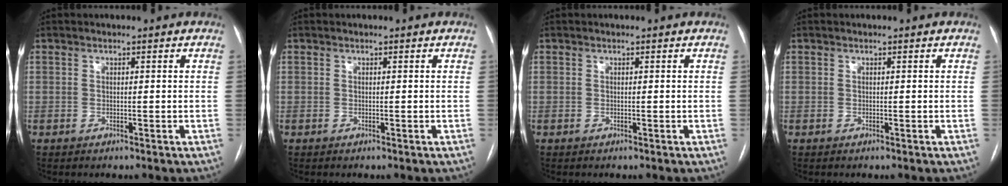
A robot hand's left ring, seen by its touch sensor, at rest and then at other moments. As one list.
[{"total": 0.0}, {"total": 0.0}, {"total": 0.0}]